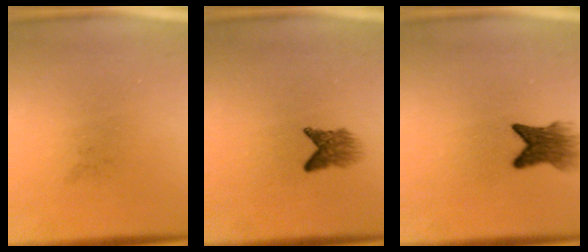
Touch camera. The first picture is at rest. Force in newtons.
{"total": 2.8}
{"total": 4.8}